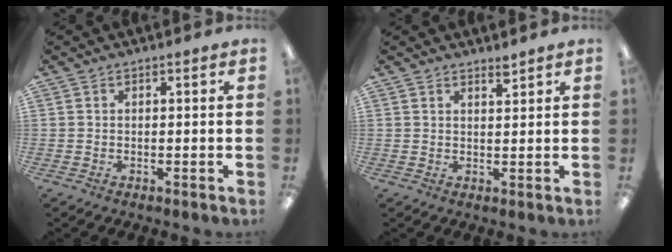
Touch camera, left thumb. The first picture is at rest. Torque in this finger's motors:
{"motor_torque": [-0.06, 0.05, -0.20, -0.33, 0.01]}